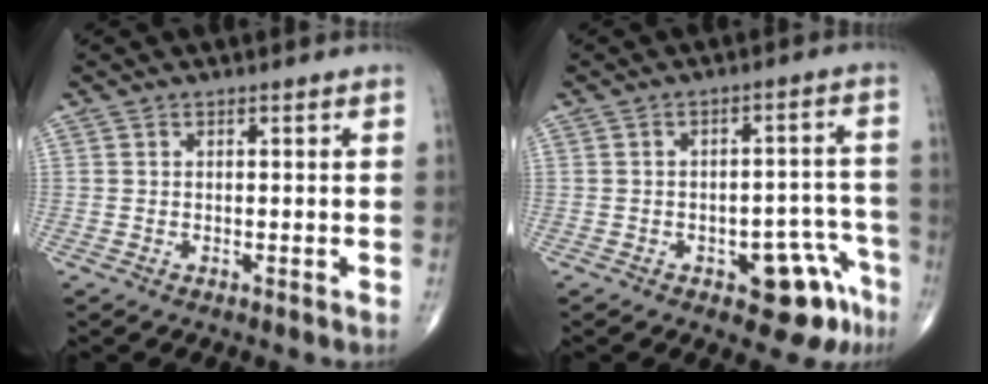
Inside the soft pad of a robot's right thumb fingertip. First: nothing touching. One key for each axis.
{"total": 9.7, "fx": -5.2, "fy": 4.6, "fz": 6.8, "tx": -0.044, "ty": 0.042, "tz": -0.058}